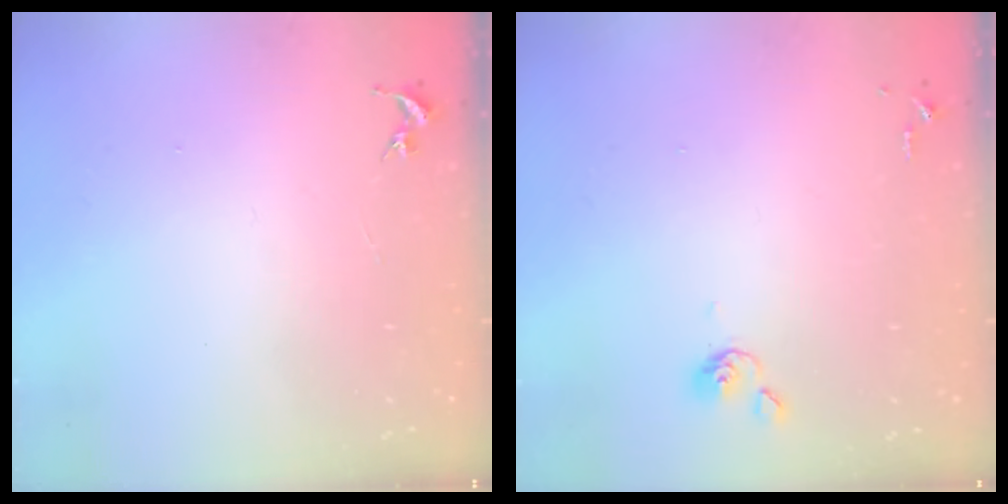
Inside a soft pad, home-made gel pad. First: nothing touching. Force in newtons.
{"total": 3.8, "press": 3.7, "slide": 0.8}